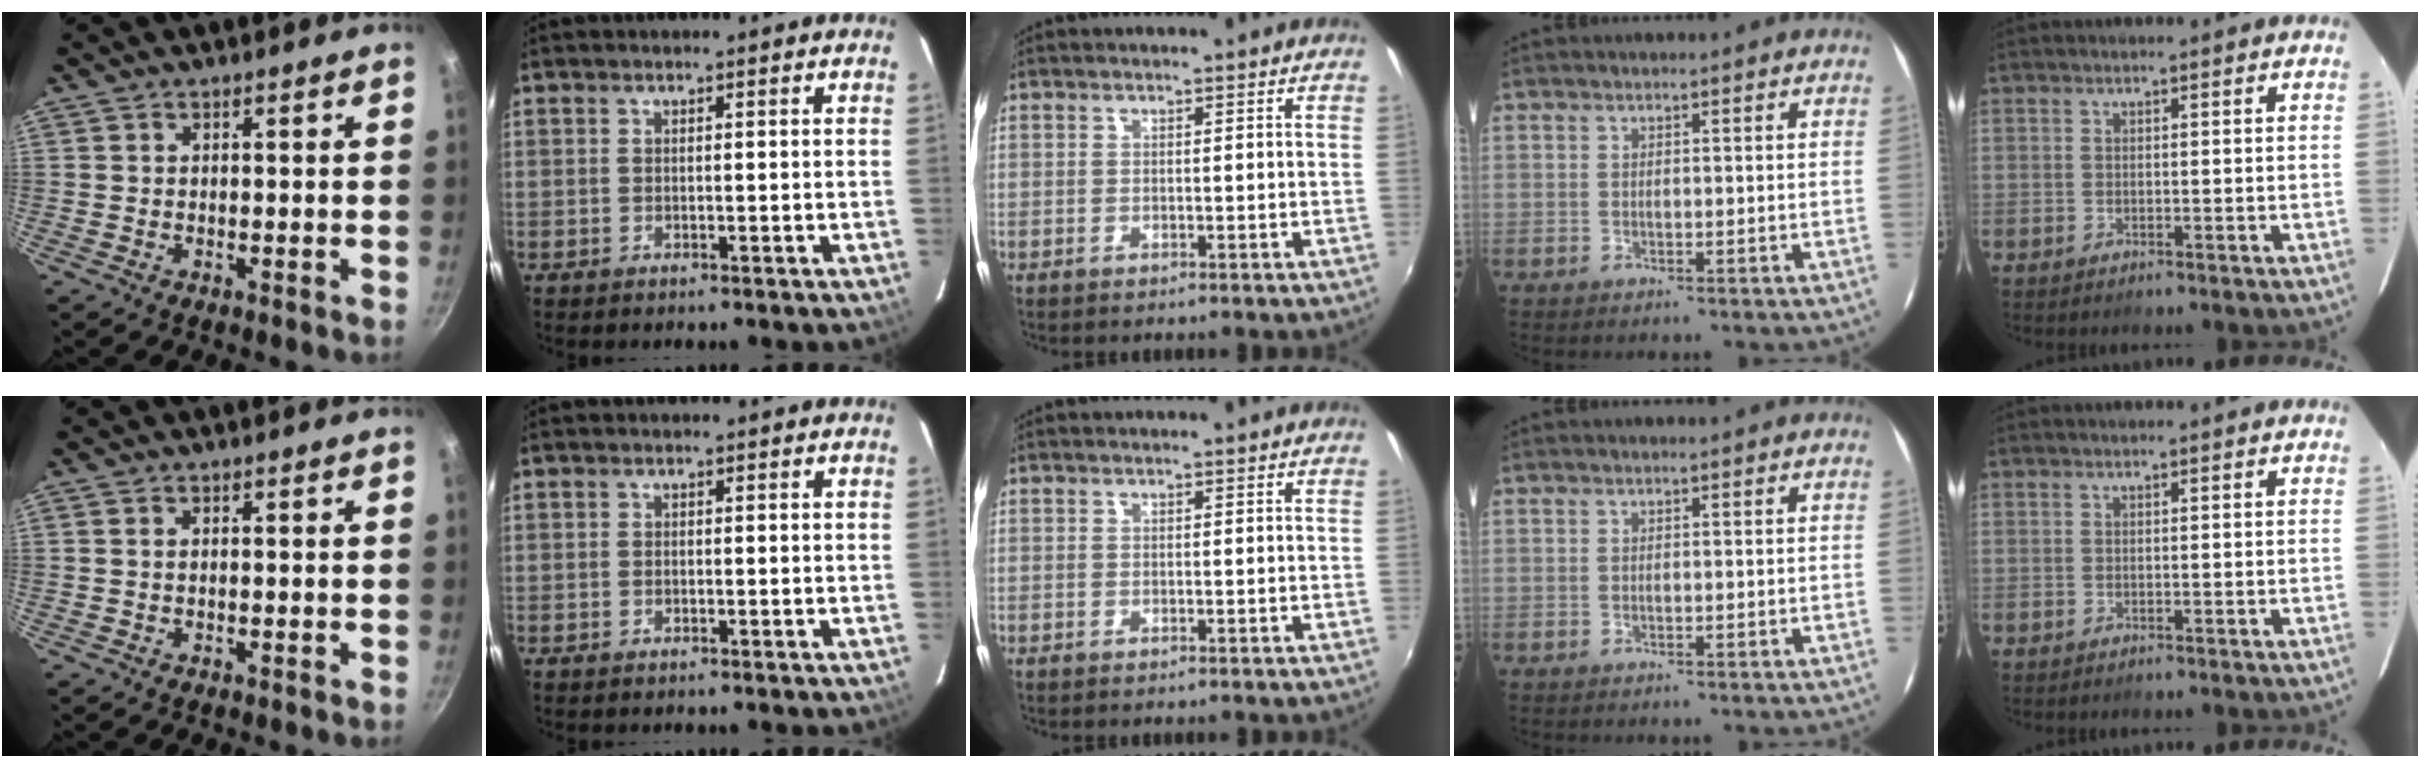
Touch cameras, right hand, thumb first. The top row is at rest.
{}